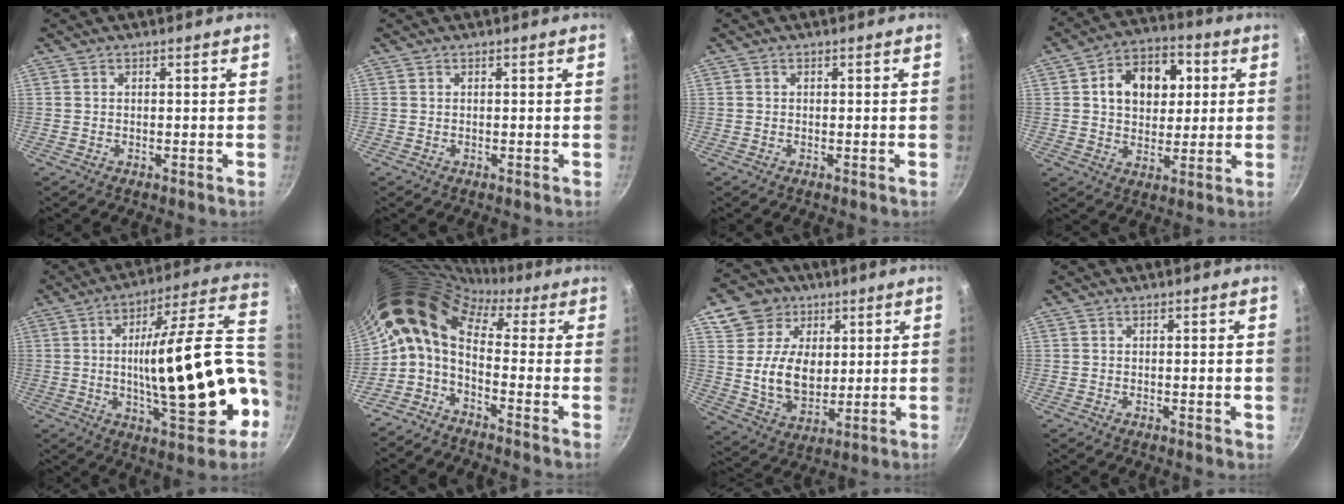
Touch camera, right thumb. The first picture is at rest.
{"total": 0.0}
{"total": 0.0}
{"total": 13.8, "force": [3.1, 10.1, 8.9], "torque": [-0.099, 0.011, 0.040]}
{"total": 25.5, "force": [-4.0, 8.5, 23.7], "torque": [-0.327, 0.044, -0.044]}
{"total": 13.1, "force": [1.0, 7.9, 10.4], "torque": [-0.207, 0.028, -0.006]}
{"total": 14.5, "force": [4.4, 11.7, 7.2], "torque": [-0.091, -0.017, 0.080]}
{"total": 1.0, "force": [-0.1, 0.4, 1.0], "torque": [-0.013, 0.001, -0.002]}